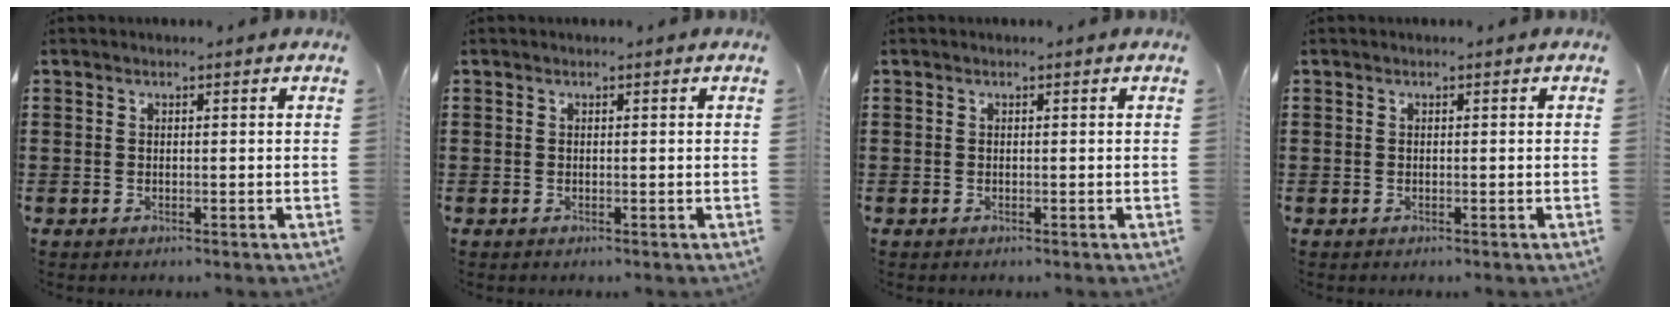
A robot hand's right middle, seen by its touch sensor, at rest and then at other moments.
{"total": 0.0}
{"total": 0.0}
{"total": 0.0}